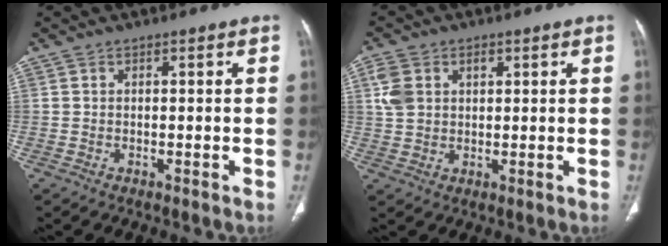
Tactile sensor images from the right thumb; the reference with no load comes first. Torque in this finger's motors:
{"motor_torque": [0.96, 0.89, 0.76, 0.53, 0.05]}